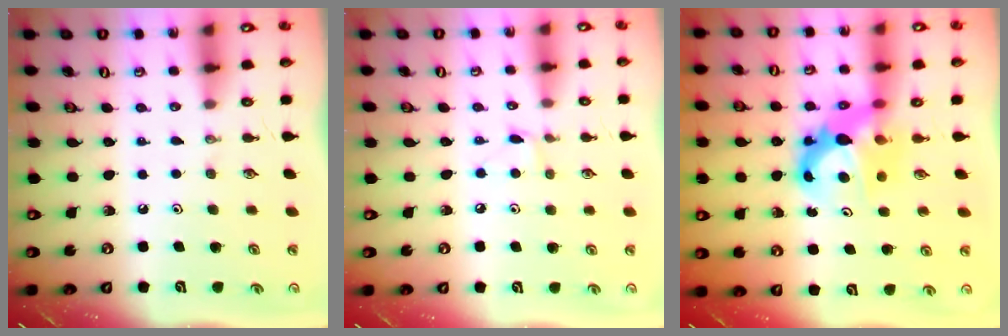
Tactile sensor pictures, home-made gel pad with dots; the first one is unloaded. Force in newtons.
{"total": 4.8, "press": 4.7, "slide": 0.6}
{"total": 8.2, "press": 8.2, "slide": 0.7}